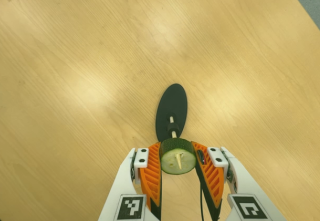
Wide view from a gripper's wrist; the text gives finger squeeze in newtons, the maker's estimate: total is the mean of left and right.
{"total": 10.9, "left": 10.3, "right": 11.6}